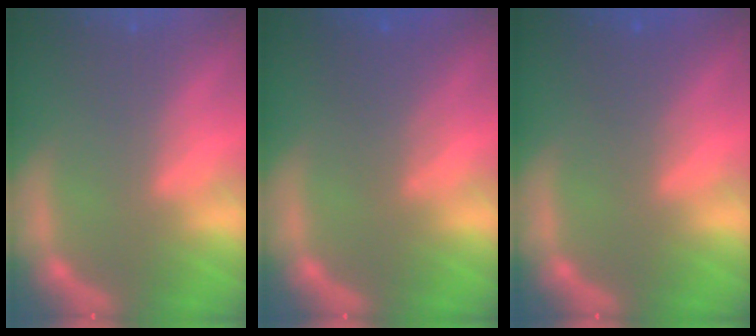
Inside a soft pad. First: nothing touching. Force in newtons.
{"total": 3.0}
{"total": 1.9}